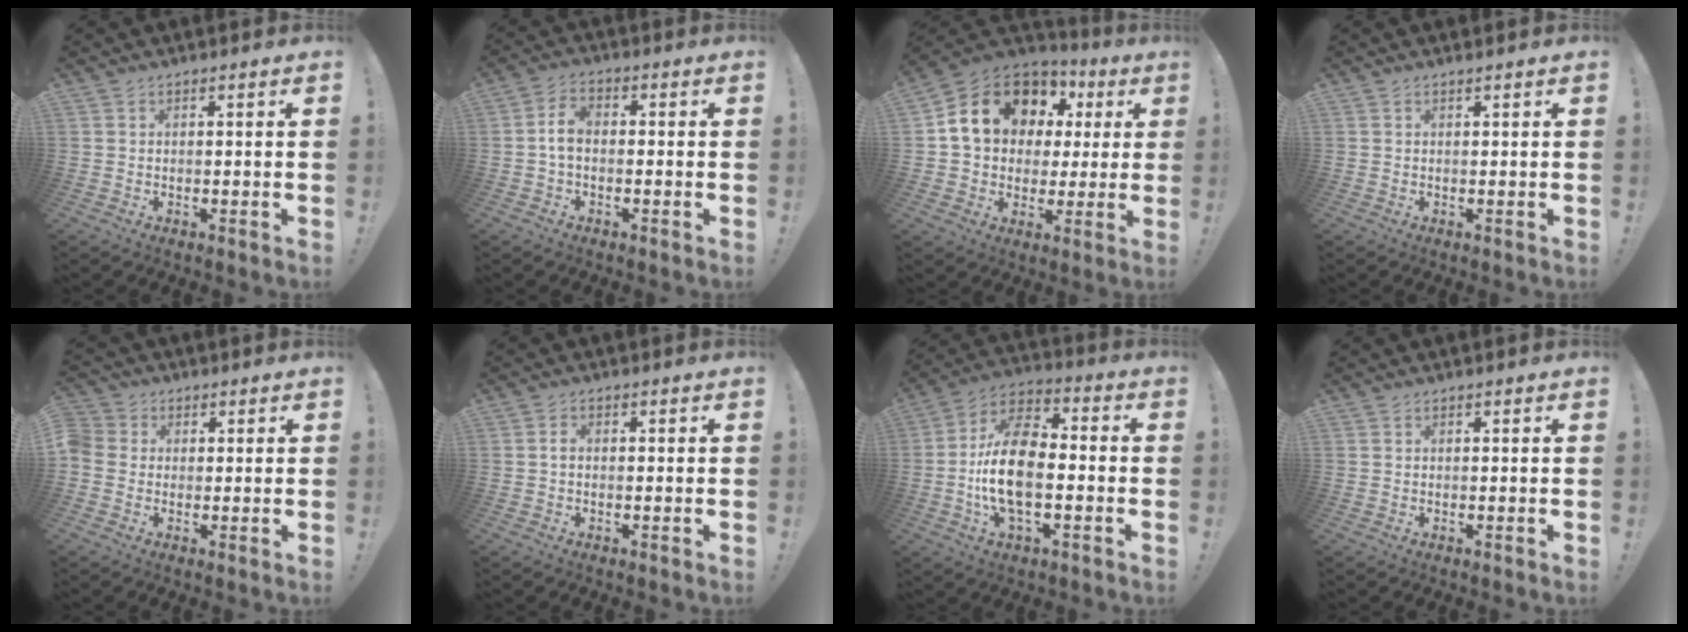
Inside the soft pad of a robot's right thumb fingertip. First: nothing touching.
{"total": 5.0, "force": [-0.4, 3.0, 4.0], "torque": [-0.083, 0.009, -0.004]}
{"total": 17.8, "force": [6.9, 13.4, 9.4], "torque": [-0.150, -0.023, 0.143]}
{"total": 0.5, "force": [0.4, -0.3, 0.1], "torque": [0.005, -0.003, 0.007]}
{"total": 4.6, "force": [-0.3, 4.3, 1.7], "torque": [-0.043, 0.007, -0.006]}
{"total": 1.1, "force": [-0.4, 0.6, 0.9], "torque": [-0.013, 0.003, -0.008]}
{"total": 16.5, "force": [-2.9, 8.9, 13.6], "torque": [-0.270, 0.013, -0.050]}
{"total": 0.0}